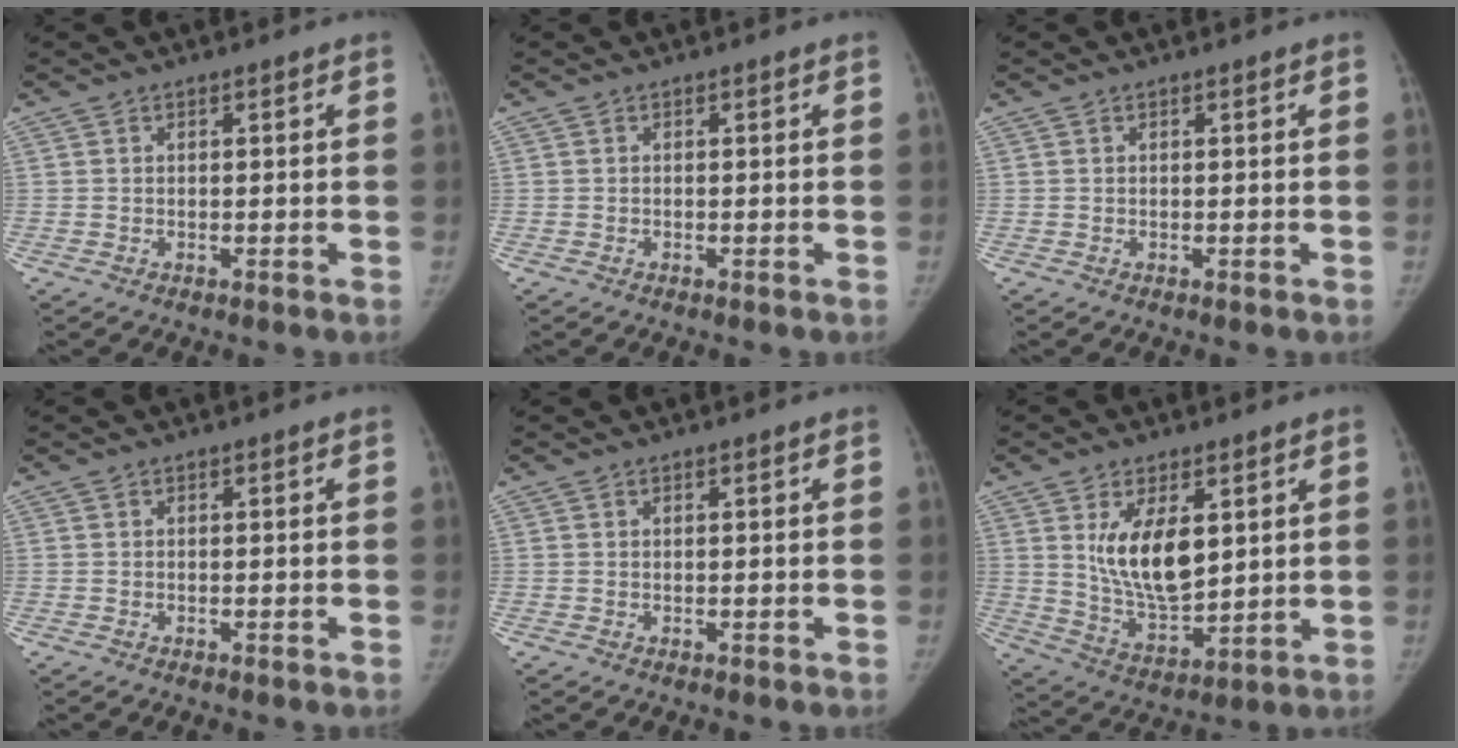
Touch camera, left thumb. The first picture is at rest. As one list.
[{"total": 0.0}, {"total": 0.0}, {"total": 0.0}, {"total": 0.0}, {"total": 12.4, "force": [3.7, 6.2, 10.2], "torque": [-0.157, -0.032, 0.082]}]